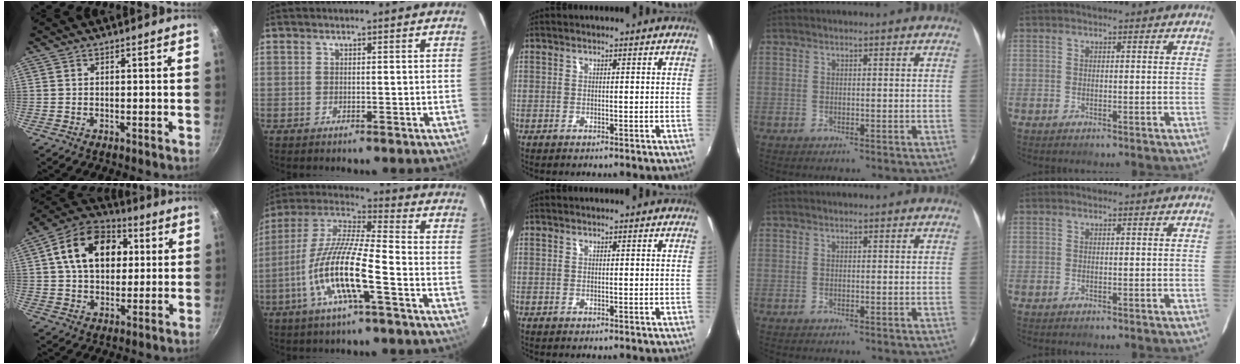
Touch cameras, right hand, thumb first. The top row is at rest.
{"thumb": {"total": 17.4, "force": [4.1, 12.1, 11.7], "torque": [-0.162, 0.019, 0.054]}, "index": {"total": 15.1, "force": [-5.9, 2.0, 13.7], "torque": [-0.273, -0.005, -0.121]}}